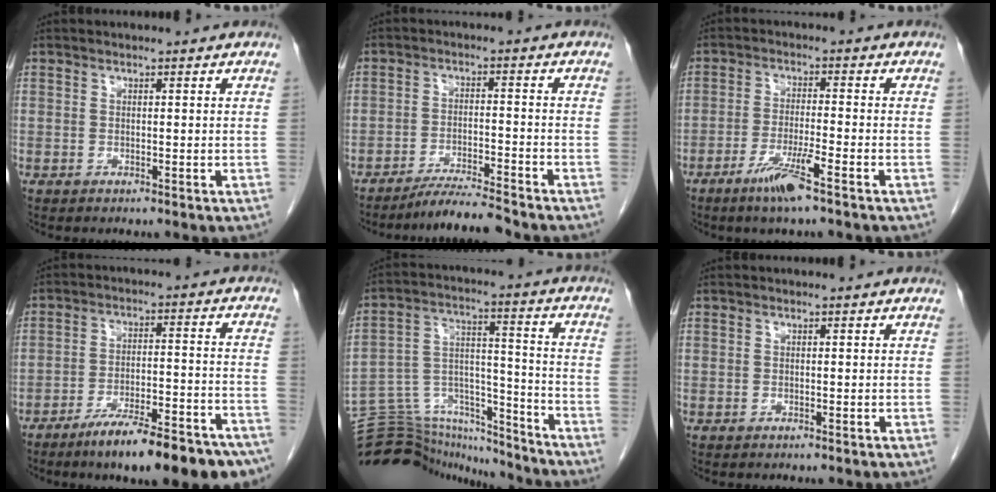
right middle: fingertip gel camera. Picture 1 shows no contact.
{"total": 5.9, "force": [-5.4, -0.7, 2.0], "torque": [-0.028, -0.015, -0.098]}
{"total": 6.1, "force": [-3.9, -0.2, 4.7], "torque": [-0.091, -0.011, -0.075]}
{"total": 17.9, "force": [-13.6, 3.2, 11.1], "torque": [-0.108, 0.024, -0.205]}
{"total": 20.5, "force": [-19.8, 4.5, 3.4], "torque": [-0.090, 0.045, -0.306]}
{"total": 0.0}